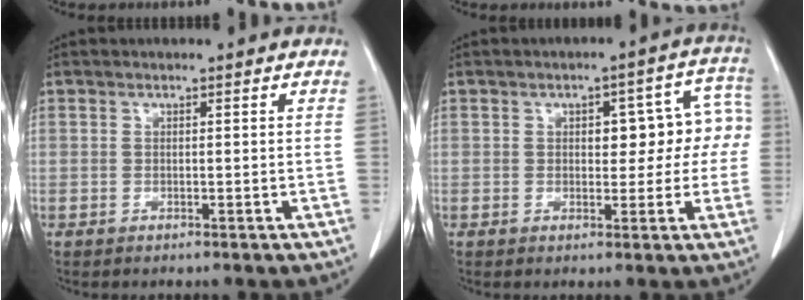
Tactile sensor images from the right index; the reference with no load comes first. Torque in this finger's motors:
{"motor_torque": [0.22, 0.03, 0.10, 0.03]}